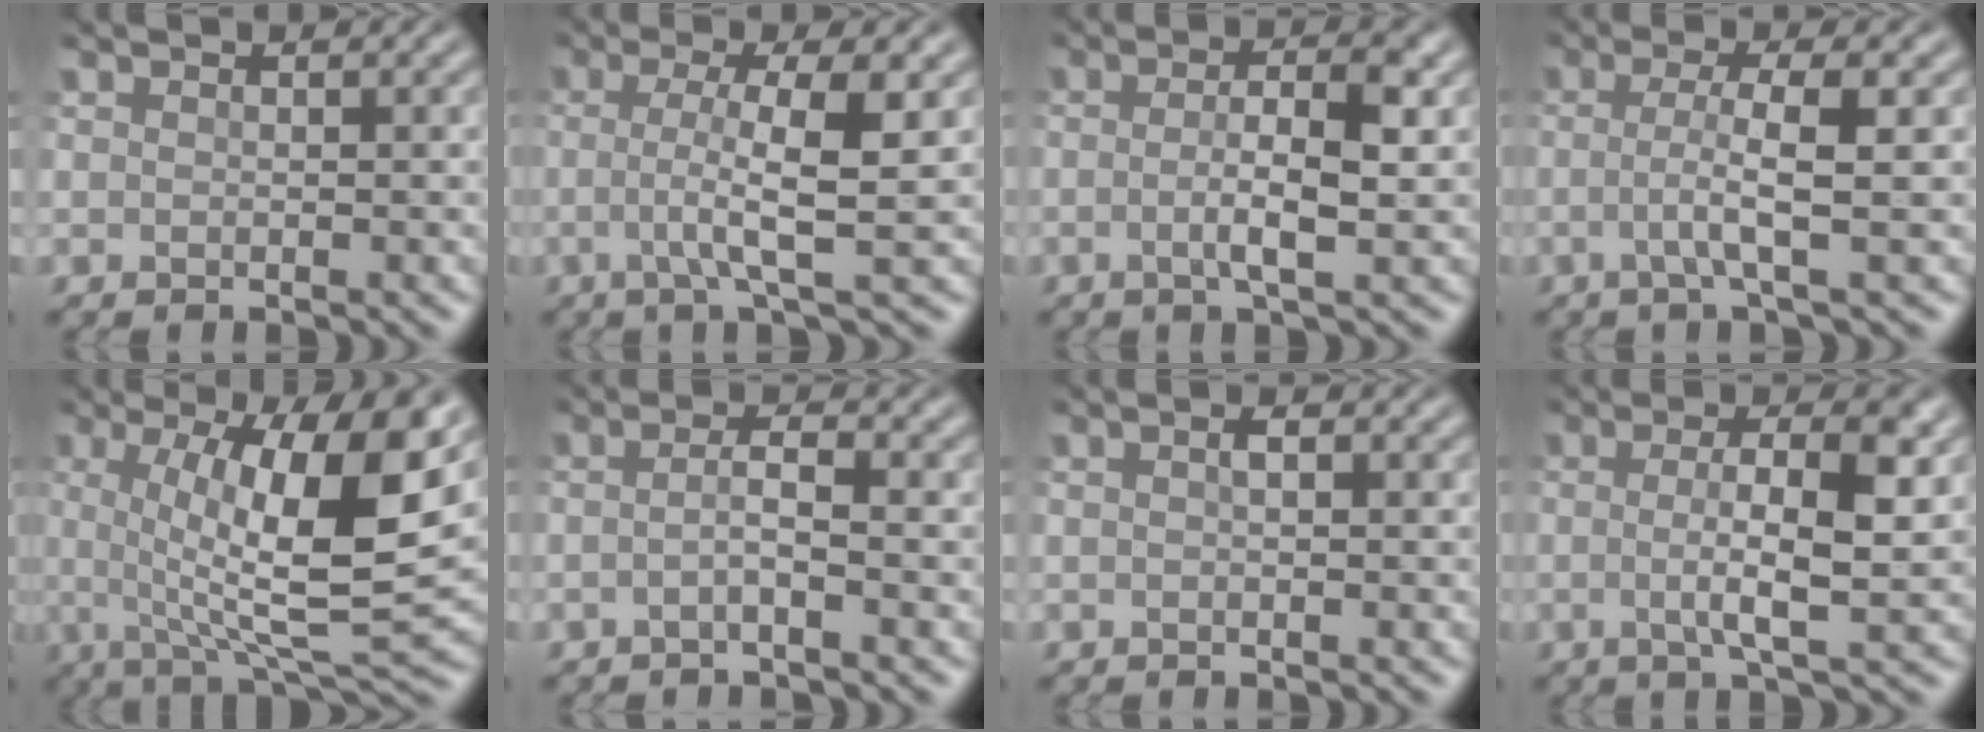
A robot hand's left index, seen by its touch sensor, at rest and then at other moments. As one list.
[{"total": 5.1, "force": [-0.4, 1.0, 5.0], "torque": [-0.084, 0.000, -0.015]}, {"total": 4.6, "force": [-0.6, 1.0, 4.4], "torque": [-0.081, 0.000, -0.016]}, {"total": 3.6, "force": [-0.5, 0.6, 3.6], "torque": [-0.064, -0.003, -0.015]}, {"total": 12.5, "force": [1.5, 3.1, 12.0], "torque": [-0.178, -0.005, 0.024]}, {"total": 2.0, "force": [-0.8, 0.3, 1.8], "torque": [-0.036, 0.001, -0.022]}, {"total": 0.8, "force": [-0.2, 0.2, 0.8], "torque": [-0.017, 0.002, -0.006]}, {"total": 6.2, "force": [-0.2, 1.5, 6.0], "torque": [-0.098, 0.002, -0.011]}]